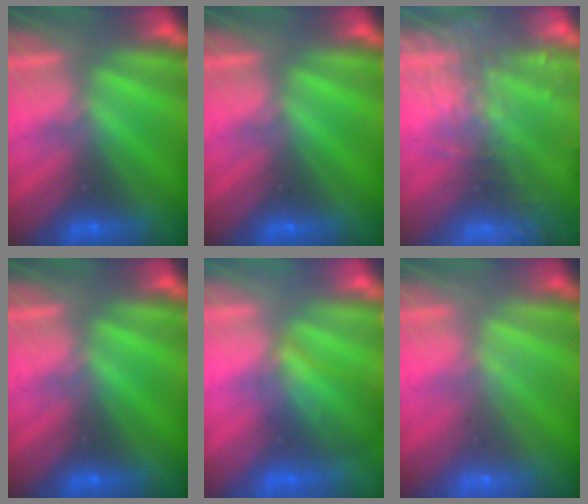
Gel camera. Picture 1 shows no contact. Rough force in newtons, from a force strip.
{"total": 0.0}
{"total": 7.7}
{"total": 0.0}
{"total": 3.5}
{"total": 1.8}